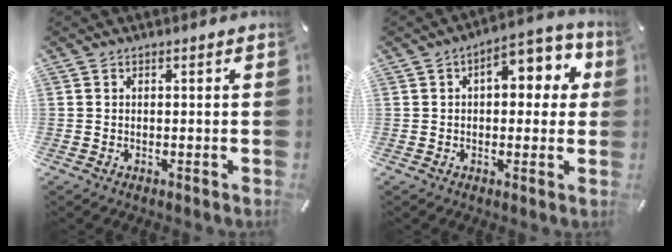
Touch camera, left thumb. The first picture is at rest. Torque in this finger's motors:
{"motor_torque": [1.49, 1.52, 0.51, -0.29, 0.31]}